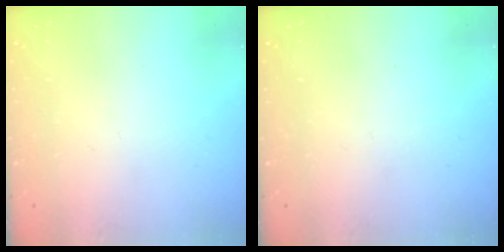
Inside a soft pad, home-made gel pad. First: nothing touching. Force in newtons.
{"total": 0.0}